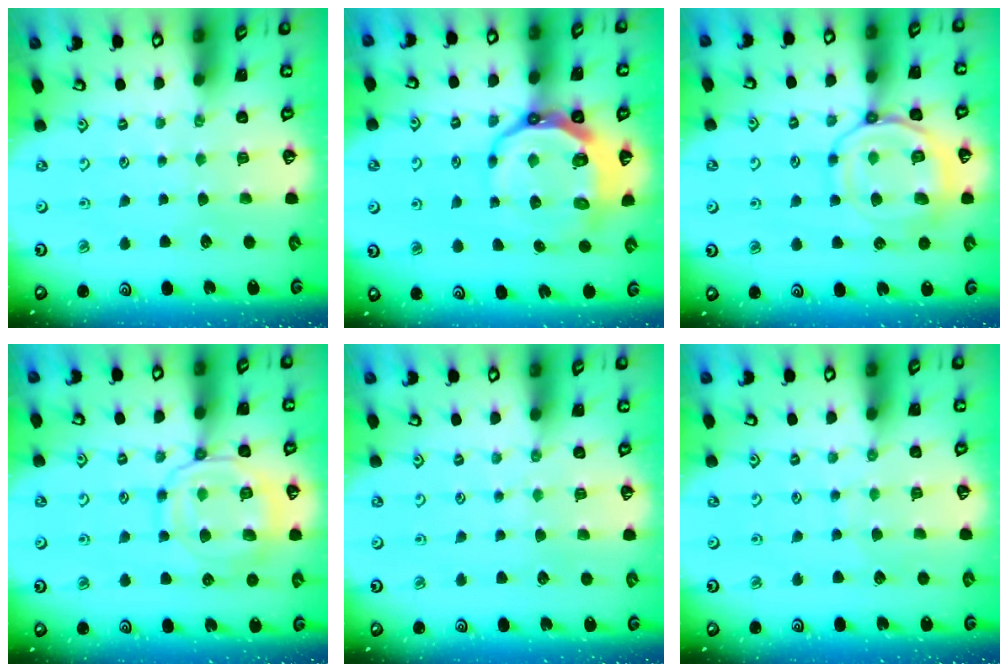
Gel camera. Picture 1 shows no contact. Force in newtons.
{"total": 11.5, "press": 11.0, "slide": 3.6}
{"total": 13.6, "press": 13.6, "slide": 1.3}
{"total": 14.2, "press": 14.2, "slide": 1.2}
{"total": 3.7, "press": 3.7, "slide": 0.5}
{"total": 5.1, "press": 5.1, "slide": 0.6}